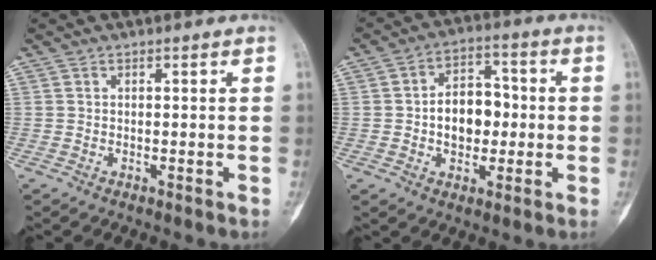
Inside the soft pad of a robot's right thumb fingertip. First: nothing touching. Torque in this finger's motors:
{"motor_torque": [0.79, 0.77, 0.13, -0.09, 0.02]}